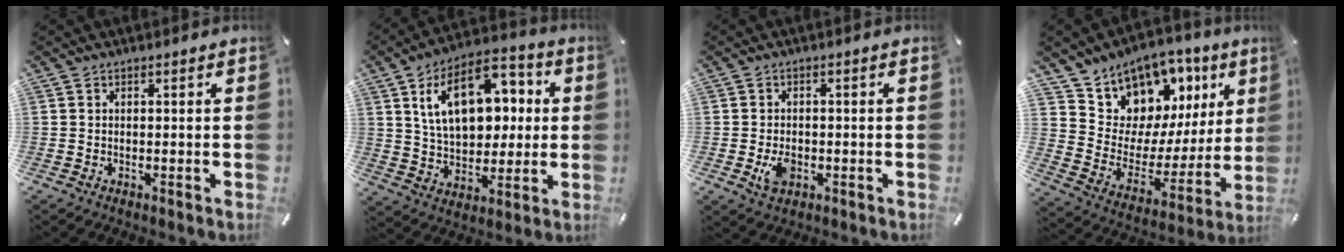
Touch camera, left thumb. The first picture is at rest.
{"total": 18.7, "force": [5.7, 12.2, 12.9], "torque": [-0.216, -0.004, 0.099]}
{"total": 4.6, "force": [-1.1, 3.3, 3.1], "torque": [-0.057, -0.002, -0.021]}
{"total": 10.8, "force": [8.7, 6.3, -0.9], "torque": [0.002, -0.112, 0.159]}